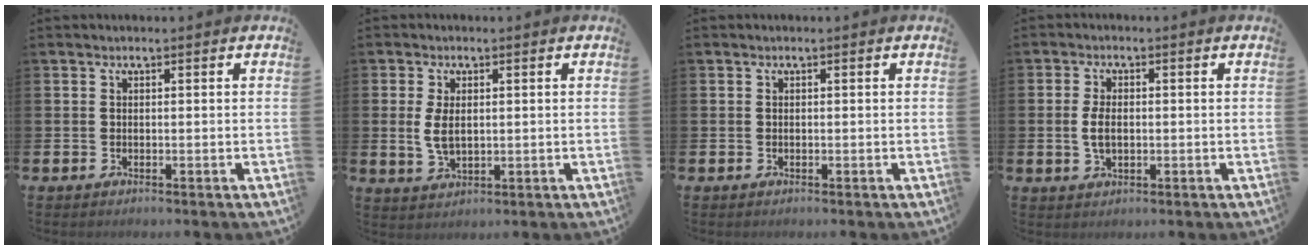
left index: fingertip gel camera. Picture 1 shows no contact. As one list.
[{"total": 3.9, "force": [0.8, 2.1, 3.2], "torque": [-0.050, 0.000, 0.011]}, {"total": 0.0}, {"total": 3.2, "force": [0.0, 1.9, 2.6], "torque": [-0.052, 0.002, -0.004]}]